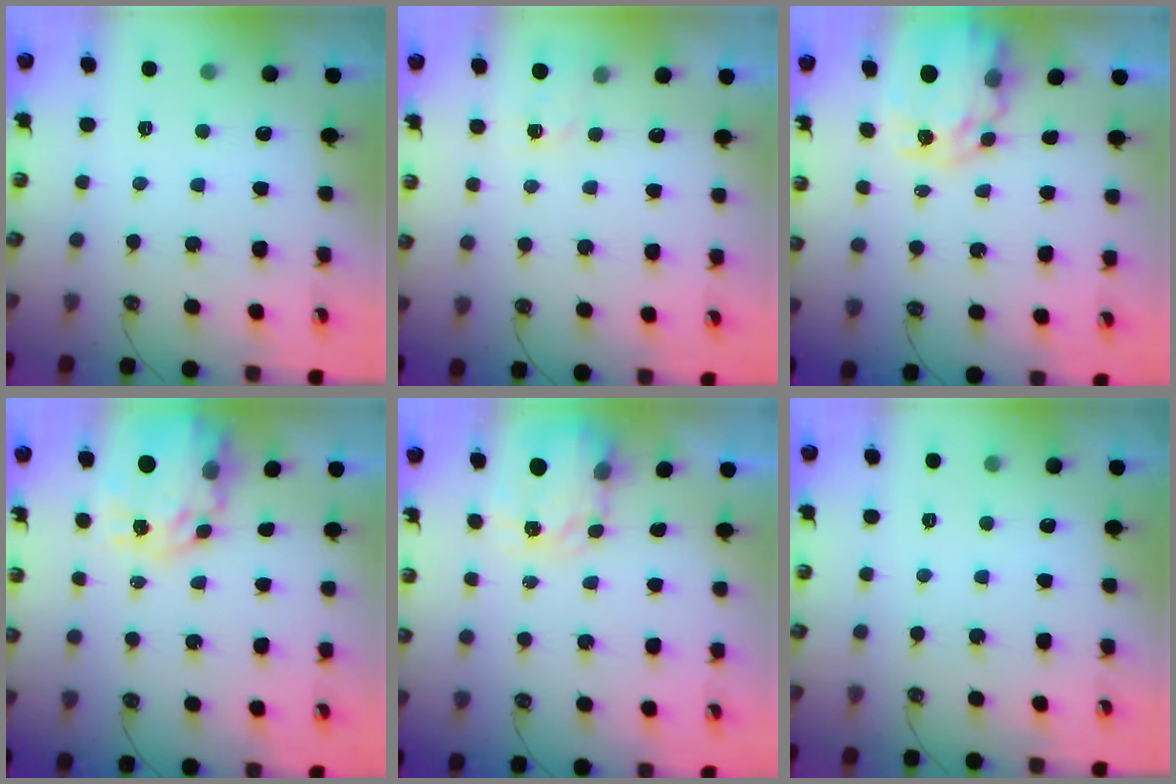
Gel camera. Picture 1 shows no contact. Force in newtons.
{"total": 2.7, "press": 2.6, "slide": 0.4}
{"total": 9.3, "press": 9.3, "slide": 0.8}
{"total": 10.3, "press": 10.2, "slide": 0.8}
{"total": 3.5, "press": 3.5, "slide": 0.4}
{"total": 0.0}